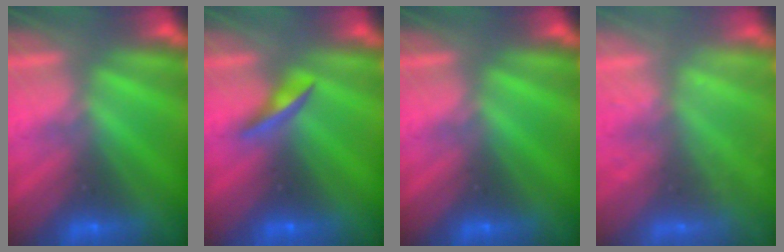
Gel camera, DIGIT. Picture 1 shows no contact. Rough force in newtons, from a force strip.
{"total": 2.2}
{"total": 0.0}
{"total": 2.3}